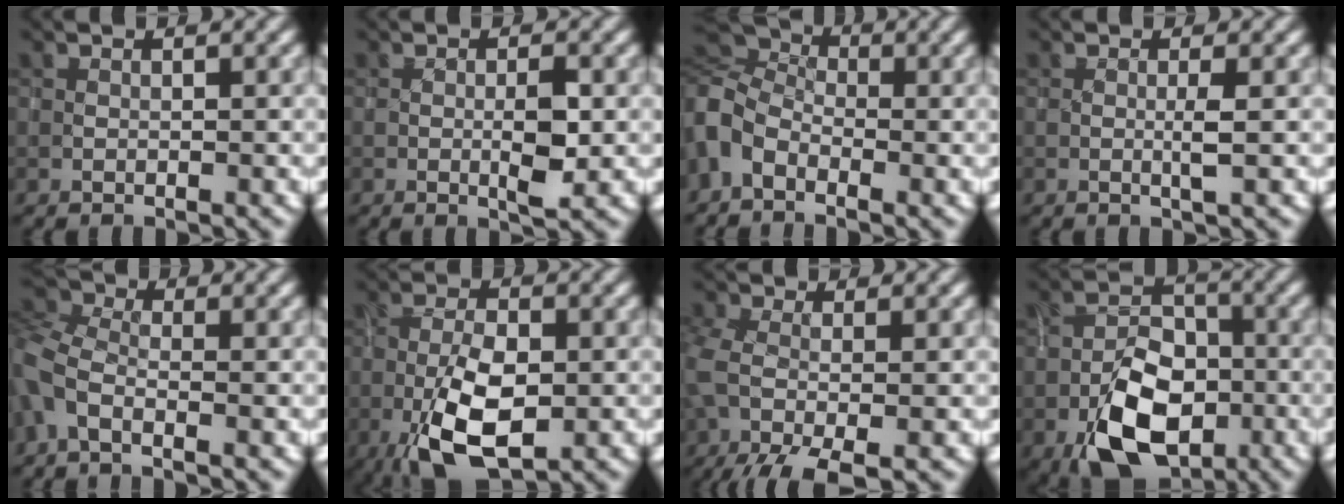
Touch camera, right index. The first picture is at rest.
{"total": 2.7, "force": [-0.3, 0.7, 2.5], "torque": [-0.047, -0.004, -0.004]}
{"total": 5.4, "force": [-0.8, 3.8, 3.8], "torque": [-0.096, 0.005, -0.035]}
{"total": 1.4, "force": [0.0, 0.0, 1.4], "torque": [-0.028, -0.002, -0.001]}
{"total": 4.4, "force": [-1.7, 2.4, 3.3], "torque": [-0.083, 0.003, -0.055]}
{"total": 7.8, "force": [-2.6, 3.6, 6.4], "torque": [-0.140, -0.009, -0.048]}
{"total": 9.3, "force": [-4.0, 4.3, 7.2], "torque": [-0.183, -0.033, -0.062]}
{"total": 8.9, "force": [-3.9, 5.2, 6.1], "torque": [-0.115, -0.008, -0.071]}